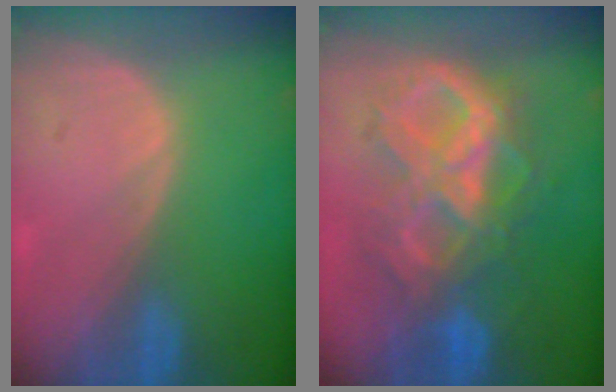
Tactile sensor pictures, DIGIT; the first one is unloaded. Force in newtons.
{"total": 10.7, "press": 10.6, "slide": 1.1}